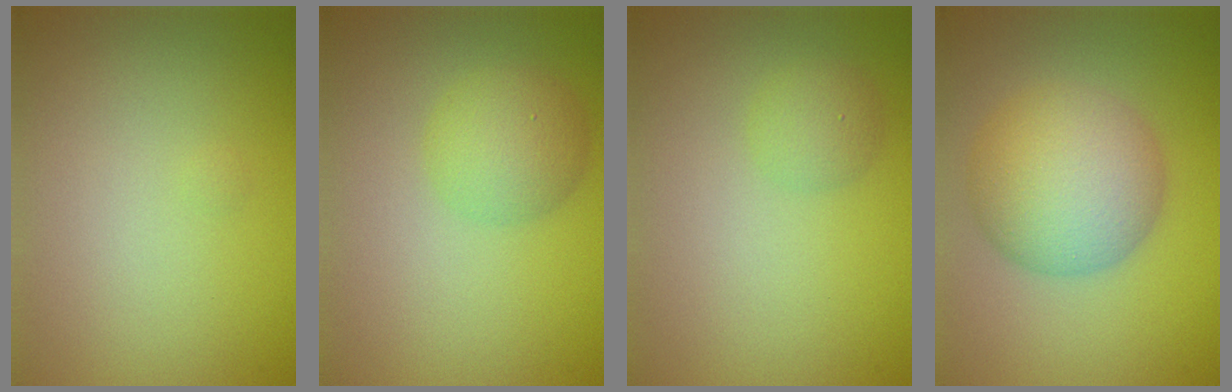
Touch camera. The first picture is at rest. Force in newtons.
{"total": 3.0, "press": 3.0, "slide": 0.1}
{"total": 1.5, "press": 1.5, "slide": 0.0}
{"total": 7.0, "press": 7.0, "slide": 0.2}